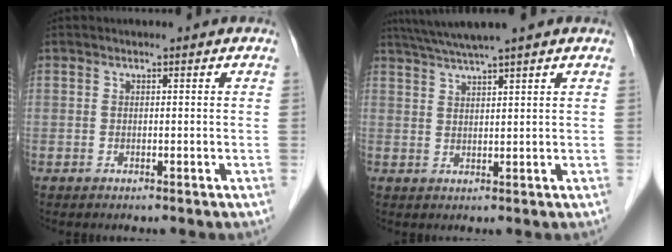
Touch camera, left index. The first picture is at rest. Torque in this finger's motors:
{"motor_torque": [0.21, -0.33, 0.42, 0.09]}